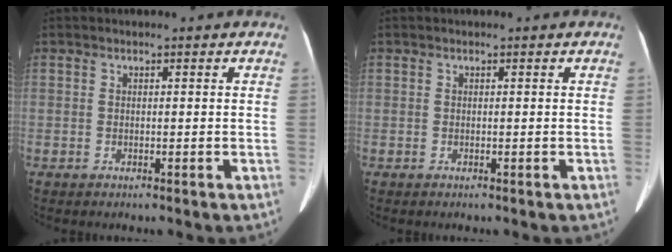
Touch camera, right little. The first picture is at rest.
{"total": 0.0}